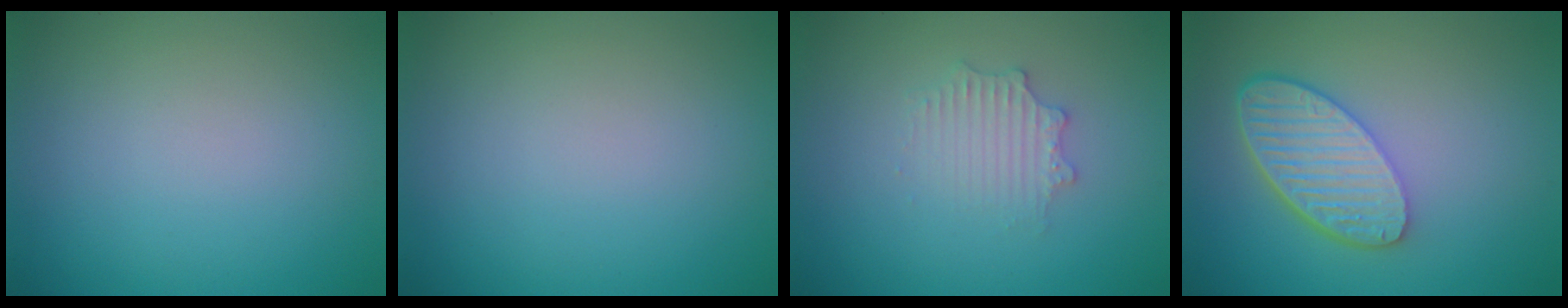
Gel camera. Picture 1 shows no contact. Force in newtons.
{"total": 0.0}
{"total": 2.2, "press": 2.2, "slide": 0.4}
{"total": 6.0, "press": 4.7, "slide": 3.8}